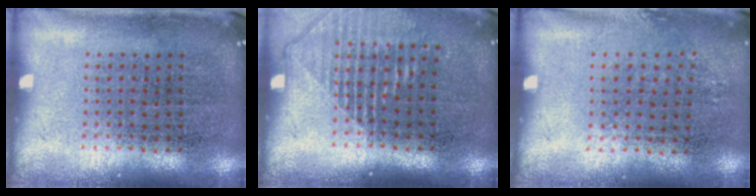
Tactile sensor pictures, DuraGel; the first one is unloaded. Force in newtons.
{"total": 1.3, "press": 1.2, "slide": 0.6}
{"total": 0.7, "press": 0.6, "slide": 0.4}